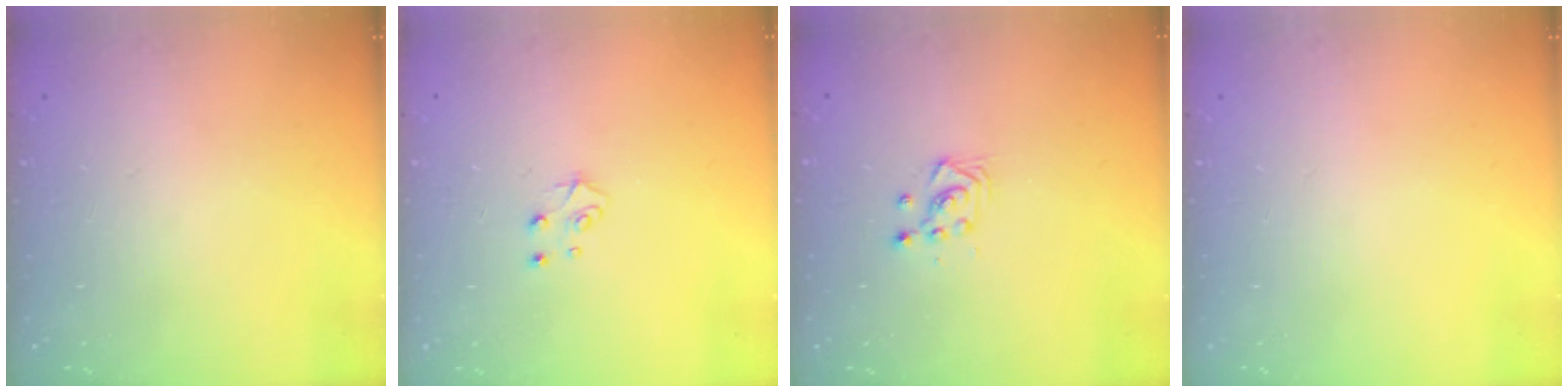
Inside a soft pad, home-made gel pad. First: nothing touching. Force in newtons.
{"total": 4.5, "press": 4.4, "slide": 0.4}
{"total": 3.0, "press": 3.0, "slide": 0.5}
{"total": 0.0}